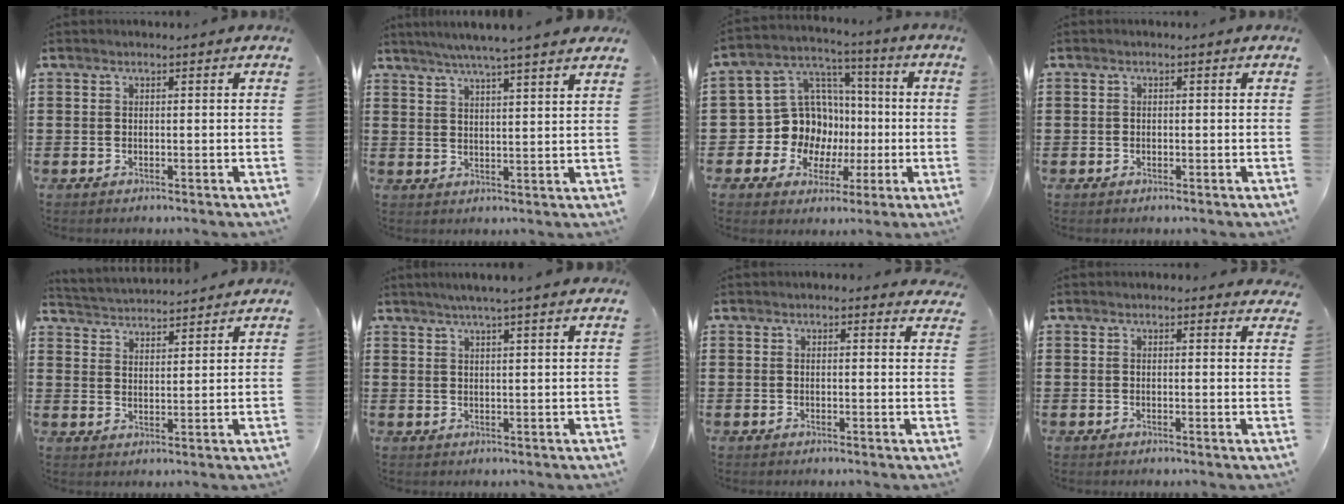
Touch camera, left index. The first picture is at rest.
{"total": 5.0, "force": [4.3, -0.6, 2.4], "torque": [-0.059, -0.017, 0.074]}
{"total": 12.0, "force": [-1.0, 11.3, 3.7], "torque": [-0.119, -0.001, -0.007]}
{"total": 0.5, "force": [-0.2, 0.5, 0.1], "torque": [-0.005, 0.001, -0.005]}
{"total": 3.3, "force": [3.2, -0.2, -0.6], "torque": [-0.004, -0.020, 0.056]}
{"total": 3.0, "force": [2.6, -0.5, 1.5], "torque": [-0.035, -0.002, 0.046]}
{"total": 1.4, "force": [1.3, 0.4, 0.4], "torque": [-0.003, 0.001, 0.023]}
{"total": 1.4, "force": [1.3, 0.5, 0.3], "torque": [-0.002, 0.001, 0.024]}